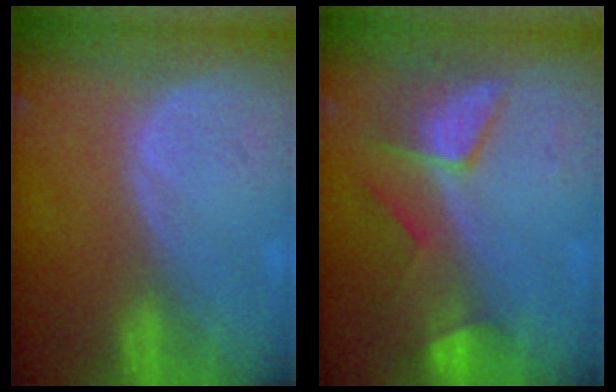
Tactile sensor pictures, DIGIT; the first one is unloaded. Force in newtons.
{"total": 7.5, "press": 6.9, "slide": 3.0}